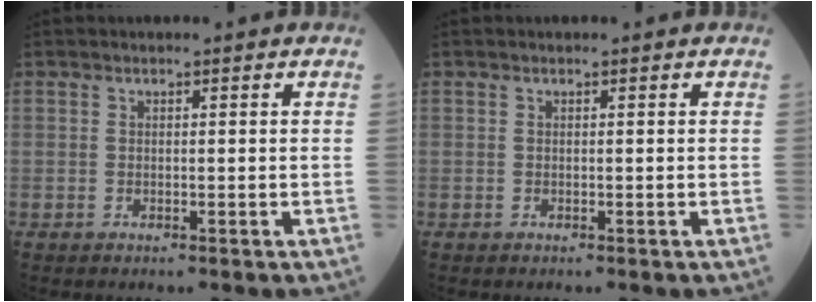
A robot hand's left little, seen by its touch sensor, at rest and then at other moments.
{"total": 0.0}